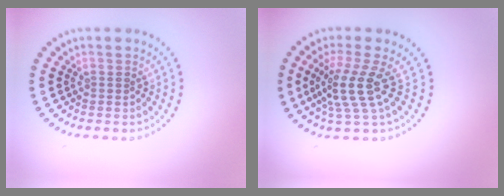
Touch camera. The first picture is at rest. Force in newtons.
{"total": 4.1, "press": 3.0, "slide": 2.8}